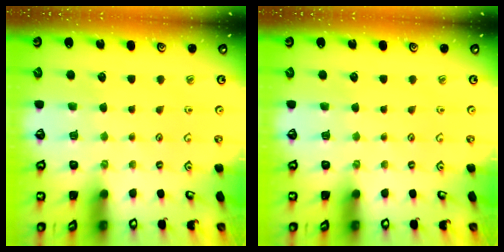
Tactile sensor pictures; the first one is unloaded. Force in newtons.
{"total": 0.0}